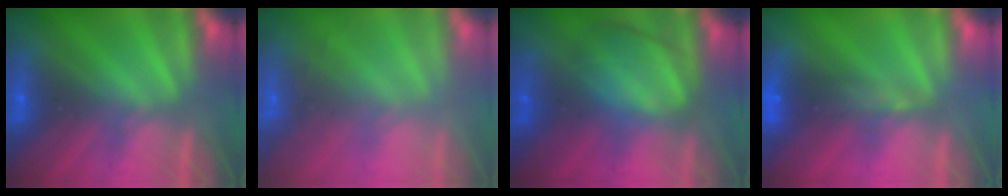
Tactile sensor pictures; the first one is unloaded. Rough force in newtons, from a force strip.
{"total": 9.4}
{"total": 2.9}
{"total": 4.5}